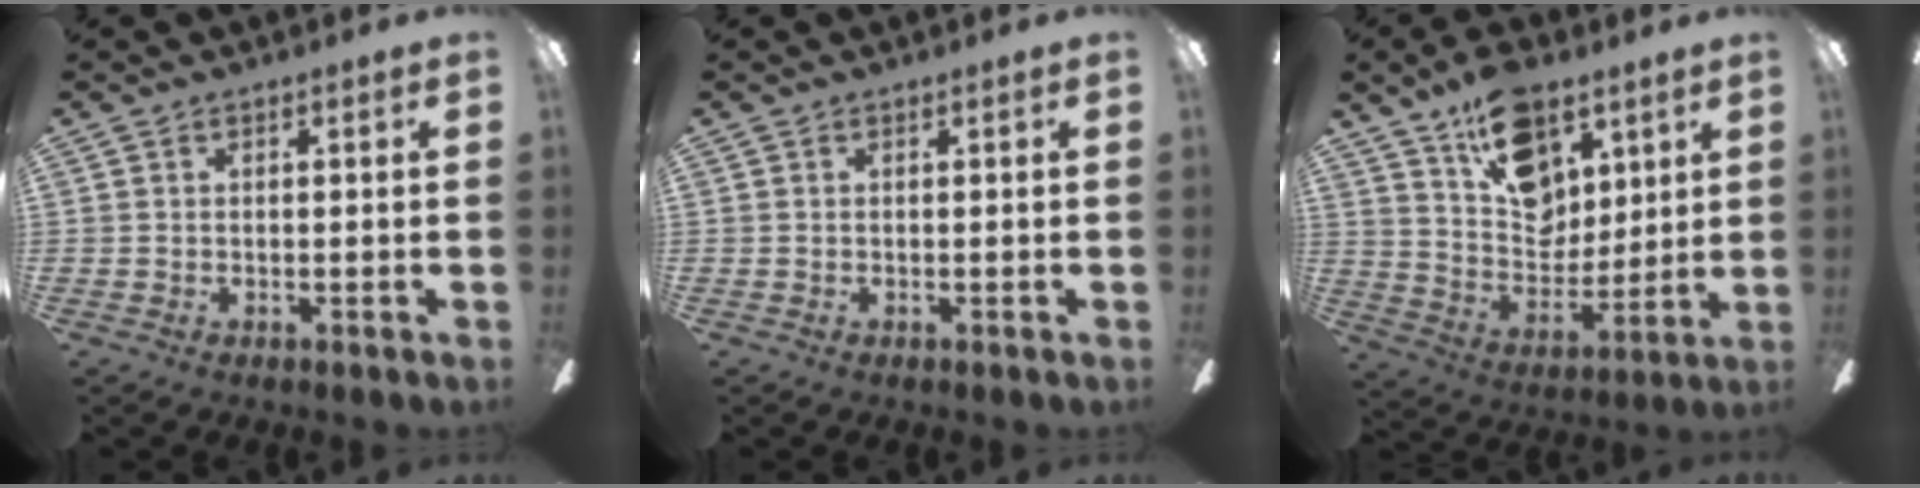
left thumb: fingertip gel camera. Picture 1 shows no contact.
{"total": 0.0}
{"total": 17.1, "force": [10.3, 10.6, 8.5], "torque": [-0.132, -0.052, 0.191]}